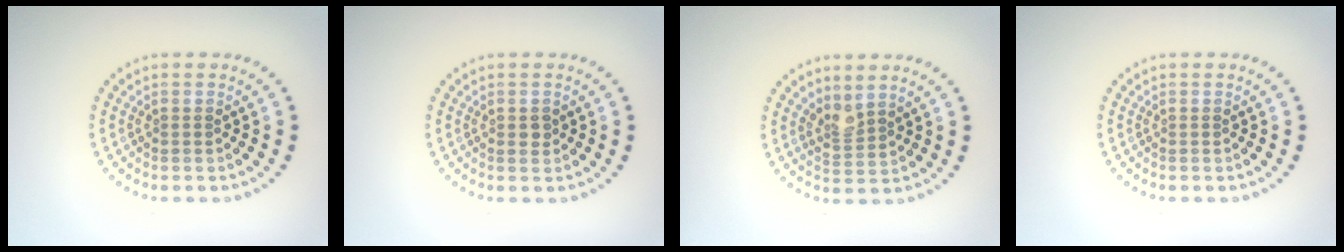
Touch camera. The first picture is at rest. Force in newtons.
{"total": 0.9, "press": 0.9, "slide": 0.0}
{"total": 2.0, "press": 1.5, "slide": 1.3}
{"total": 0.0}